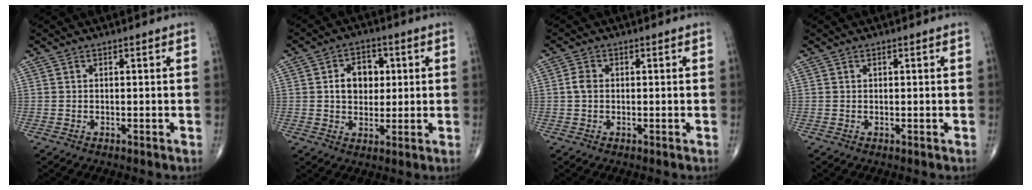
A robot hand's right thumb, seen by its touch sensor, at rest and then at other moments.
{"total": 7.7, "force": [1.3, 5.8, 4.9], "torque": [-0.043, 0.004, 0.018]}
{"total": 2.2, "force": [0.0, 1.6, 1.5], "torque": [-0.029, 0.003, -0.004]}
{"total": 0.0}